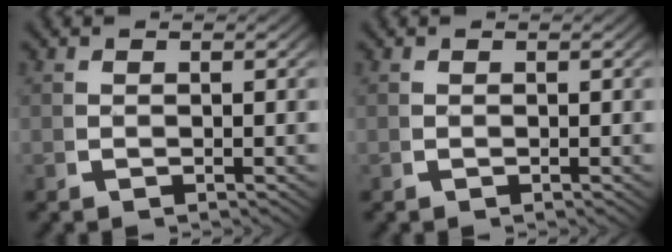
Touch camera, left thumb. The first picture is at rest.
{"total": 0.0}